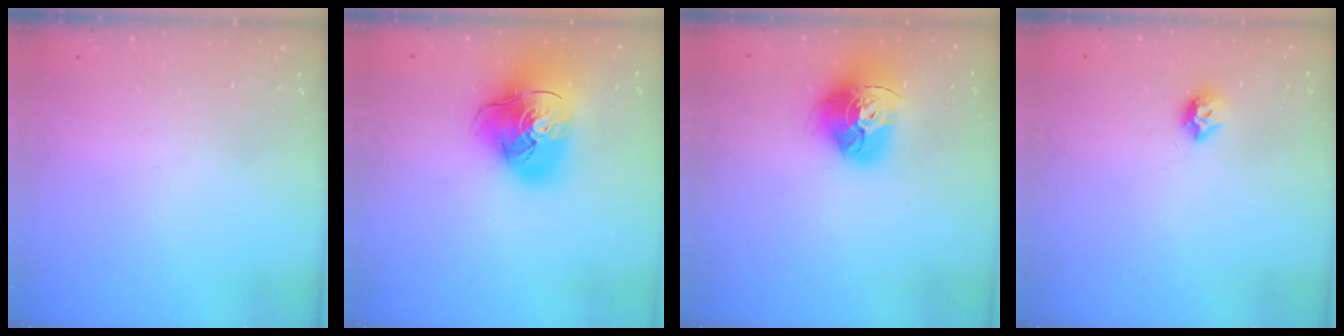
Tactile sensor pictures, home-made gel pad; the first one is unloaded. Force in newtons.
{"total": 19.7, "press": 19.5, "slide": 2.7}
{"total": 17.4, "press": 17.3, "slide": 1.7}
{"total": 7.5, "press": 7.4, "slide": 0.6}